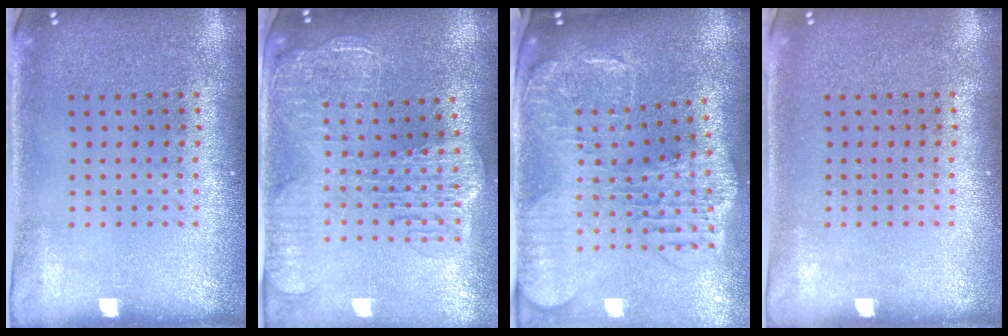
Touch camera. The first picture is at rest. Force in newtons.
{"total": 2.9, "press": 2.4, "slide": 1.7}
{"total": 2.6, "press": 2.3, "slide": 1.4}
{"total": 0.0}